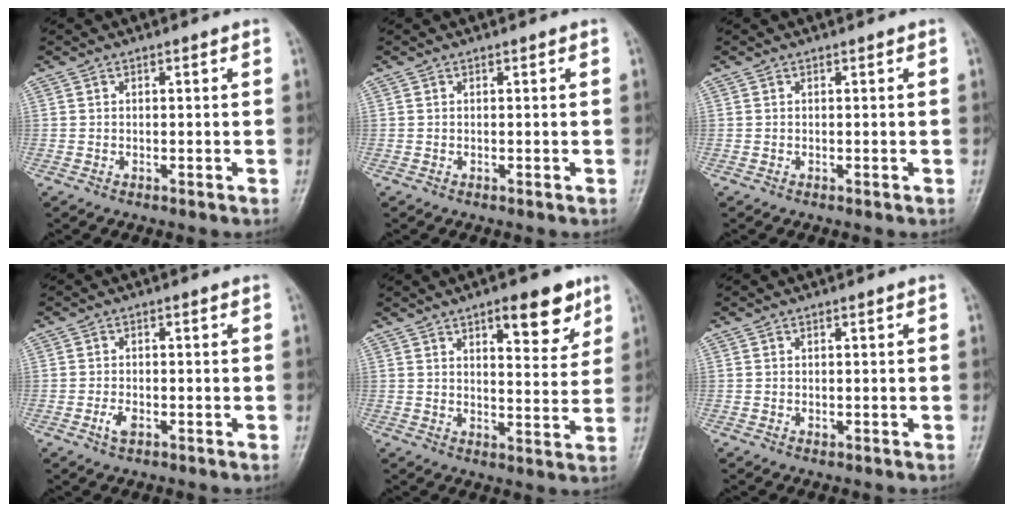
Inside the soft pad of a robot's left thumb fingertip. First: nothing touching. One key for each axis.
{"total": 0.0}
{"total": 0.0}
{"total": 2.5, "fx": -1.1, "fy": 1.2, "fz": 1.8, "tx": -0.039, "ty": 0.007, "tz": -0.019}
{"total": 10.1, "fx": 5.9, "fy": 3.8, "fz": 7.2, "tx": -0.072, "ty": -0.032, "tz": 0.083}
{"total": 0.6, "fx": 0.0, "fy": 0.4, "fz": 0.5, "tx": -0.006, "ty": 0.001, "tz": 0.001}